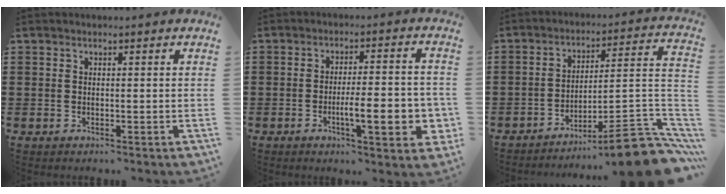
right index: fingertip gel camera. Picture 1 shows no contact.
{"total": 9.0, "force": [-2.4, 2.4, 8.4], "torque": [-0.117, -0.005, -0.038]}
{"total": 11.1, "force": [-8.5, 1.2, 6.9], "torque": [-0.089, 0.018, -0.159]}